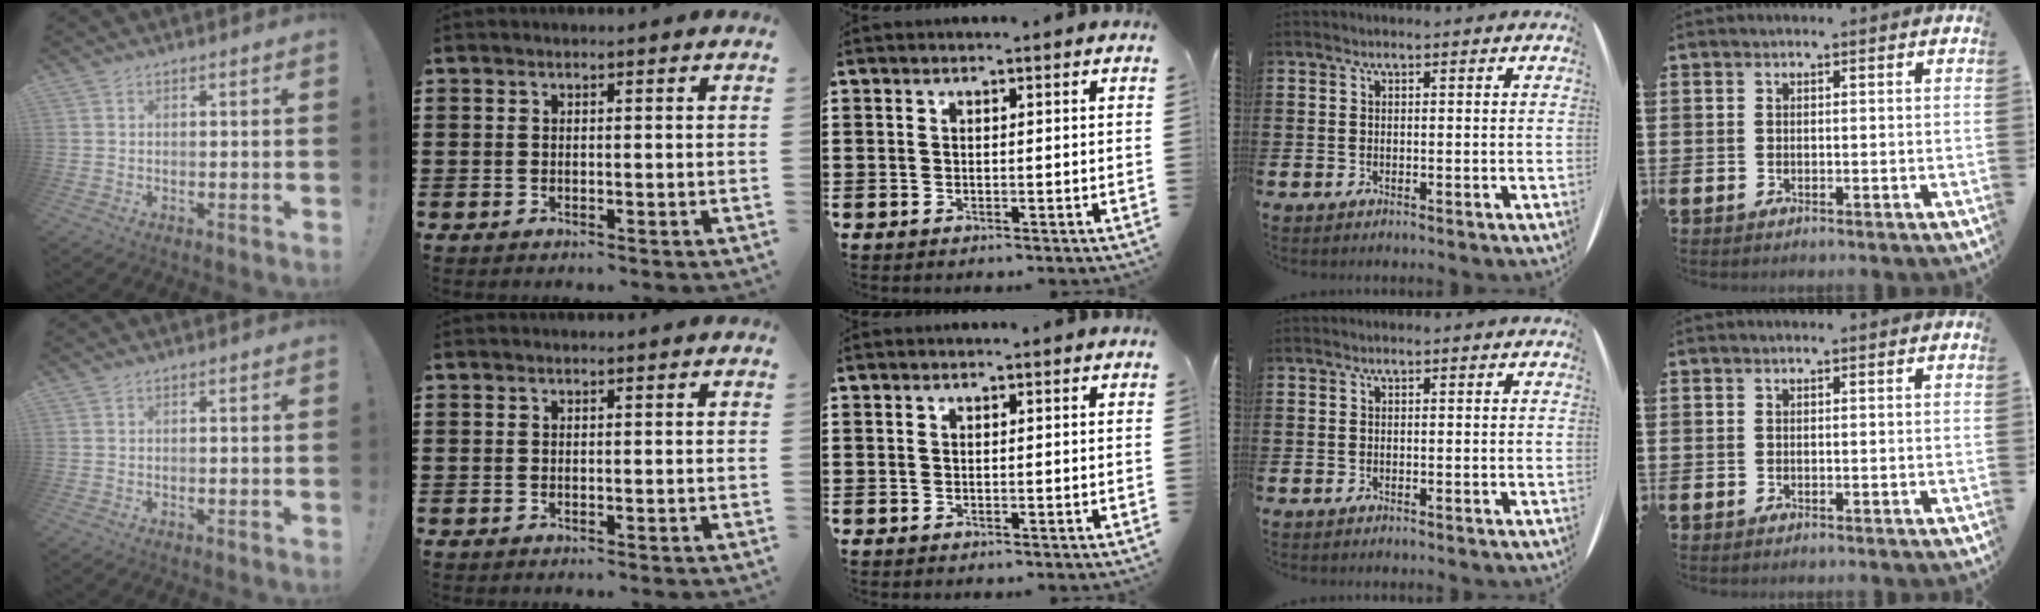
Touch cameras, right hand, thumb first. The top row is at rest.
{}